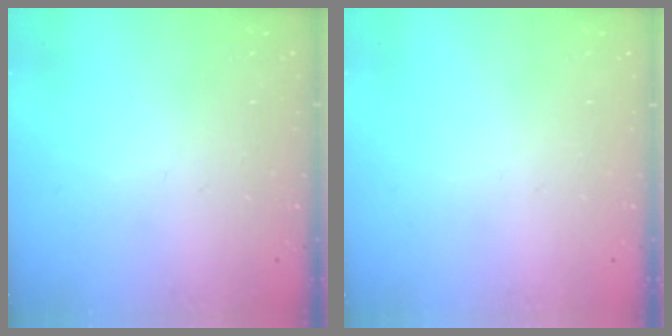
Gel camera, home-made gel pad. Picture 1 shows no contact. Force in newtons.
{"total": 0.0}